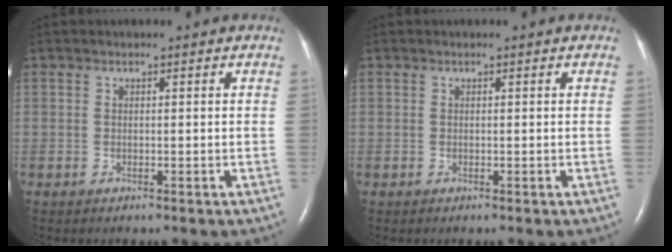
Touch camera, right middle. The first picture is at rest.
{"total": 0.0}